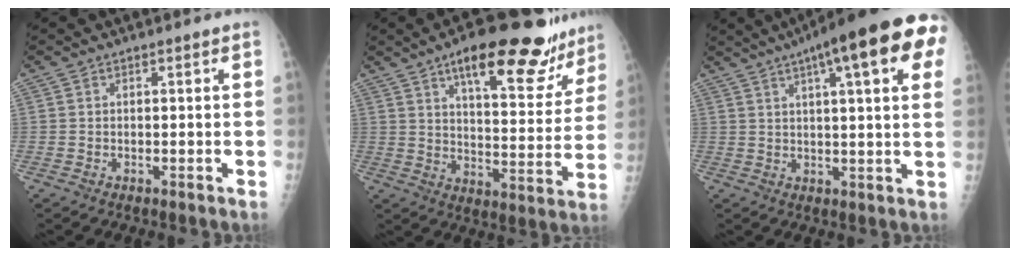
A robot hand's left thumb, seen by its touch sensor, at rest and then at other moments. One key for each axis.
{"total": 21.5, "fx": 14.3, "fy": 7.8, "fz": 14.0, "tx": -0.144, "ty": -0.053, "tz": 0.200}
{"total": 21.6, "fx": 10.0, "fy": 4.6, "fz": 18.6, "tx": -0.259, "ty": 0.016, "tz": 0.125}